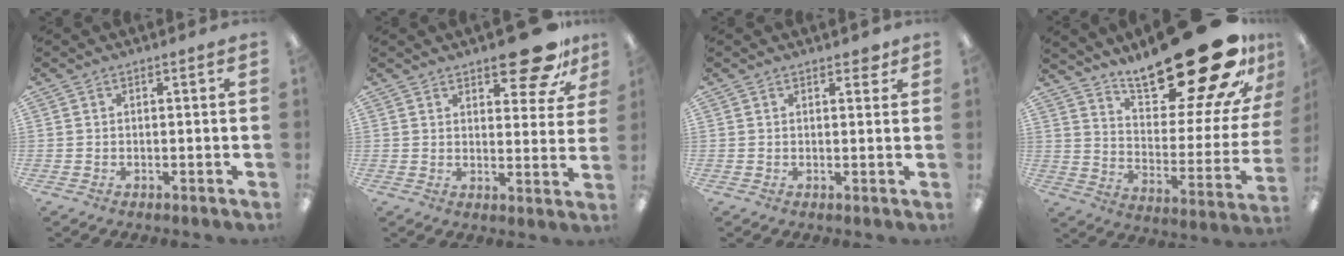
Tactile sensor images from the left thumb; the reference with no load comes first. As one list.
[{"total": 12.3, "force": [9.1, 4.3, 7.1], "torque": [-0.073, -0.060, 0.151]}, {"total": 2.0, "force": [1.5, 1.0, 0.9], "torque": [-0.004, -0.004, 0.024]}, {"total": 28.5, "force": [20.6, 8.5, 17.8], "torque": [-0.220, -0.152, 0.336]}]